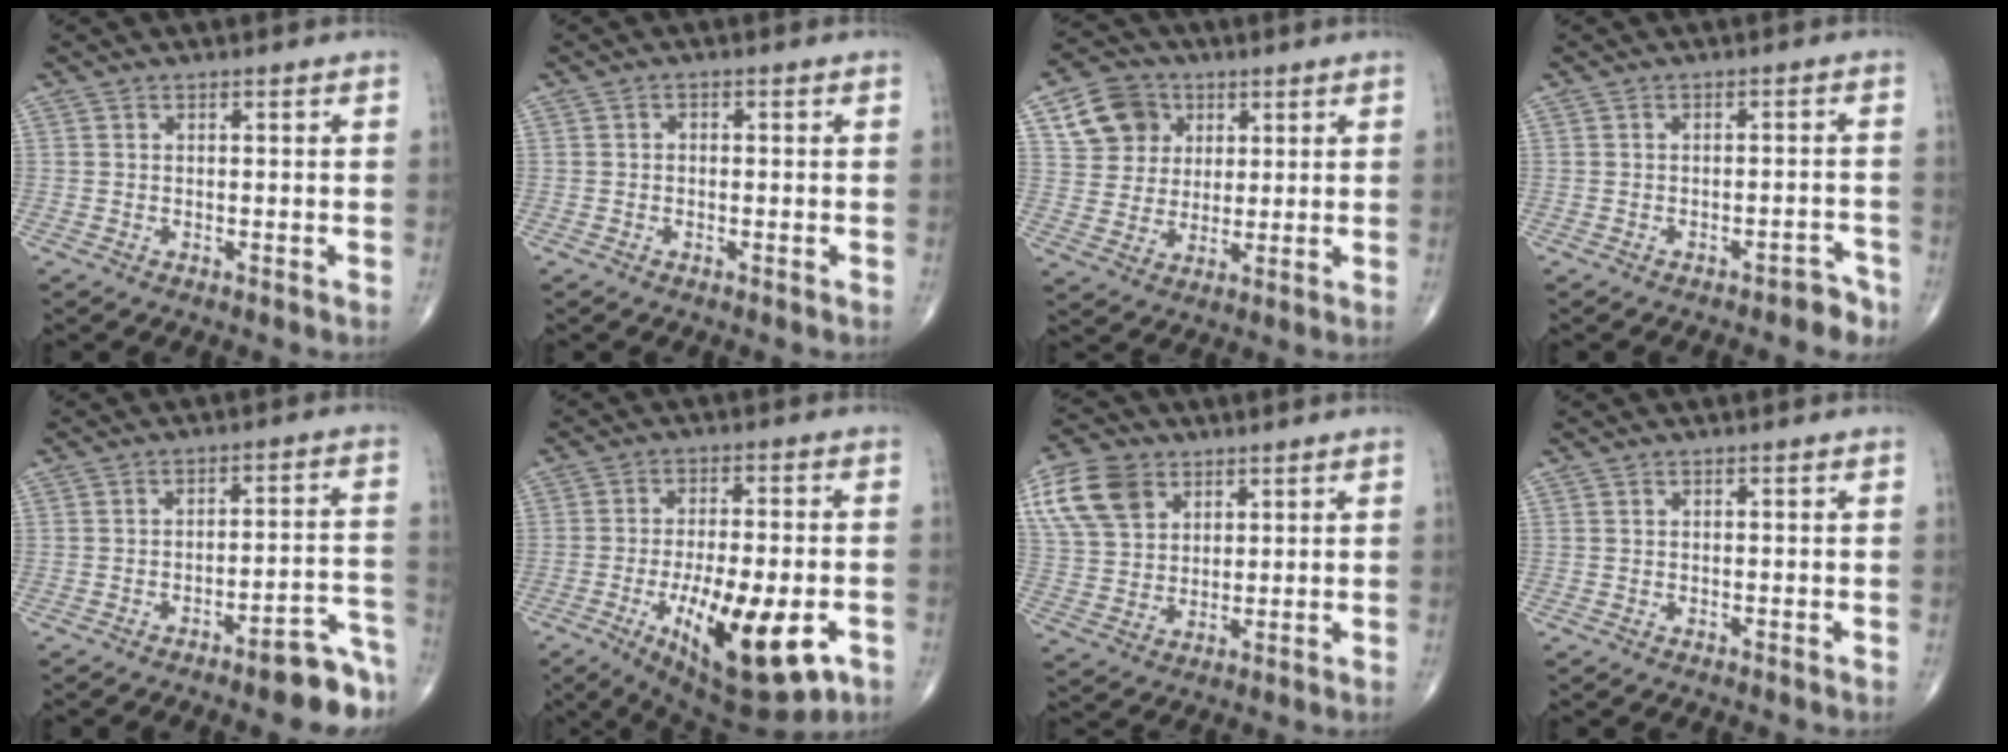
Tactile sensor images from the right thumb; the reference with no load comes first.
{"total": 0.9, "force": [-0.1, 0.7, 0.5], "torque": [-0.005, 0.004, -0.005]}
{"total": 10.3, "force": [4.0, 8.8, 3.4], "torque": [-0.034, -0.003, 0.072]}
{"total": 3.8, "force": [-3.0, 1.6, 1.9], "torque": [-0.011, 0.030, -0.035]}
{"total": 9.2, "force": [-6.3, 2.0, 6.3], "torque": [-0.061, 0.061, -0.079]}
{"total": 19.5, "force": [-6.9, 6.8, 17.0], "torque": [-0.257, -0.003, -0.091]}
{"total": 12.2, "force": [5.4, 8.7, 6.5], "torque": [-0.116, -0.007, 0.106]}
{"total": 0.0}